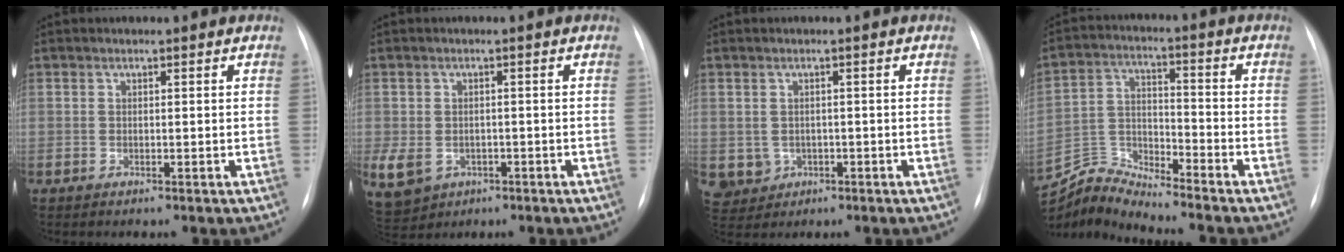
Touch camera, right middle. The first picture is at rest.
{"total": 13.0, "force": [-4.8, 10.6, 5.6], "torque": [-0.173, -0.001, -0.058]}
{"total": 4.6, "force": [-1.0, 4.3, 1.1], "torque": [-0.021, 0.003, -0.004]}
{"total": 8.9, "force": [-8.7, -1.6, -0.4], "torque": [-0.003, 0.019, -0.165]}